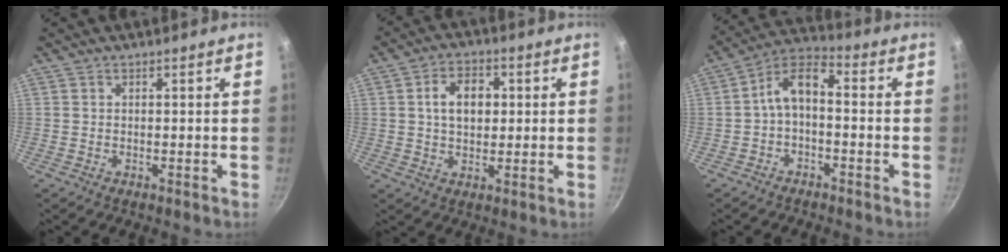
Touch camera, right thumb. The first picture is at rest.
{"total": 7.7, "force": [1.2, 5.3, 5.4], "torque": [-0.068, 0.009, 0.016]}
{"total": 7.5, "force": [-1.5, 3.9, 6.2], "torque": [-0.112, 0.047, -0.036]}